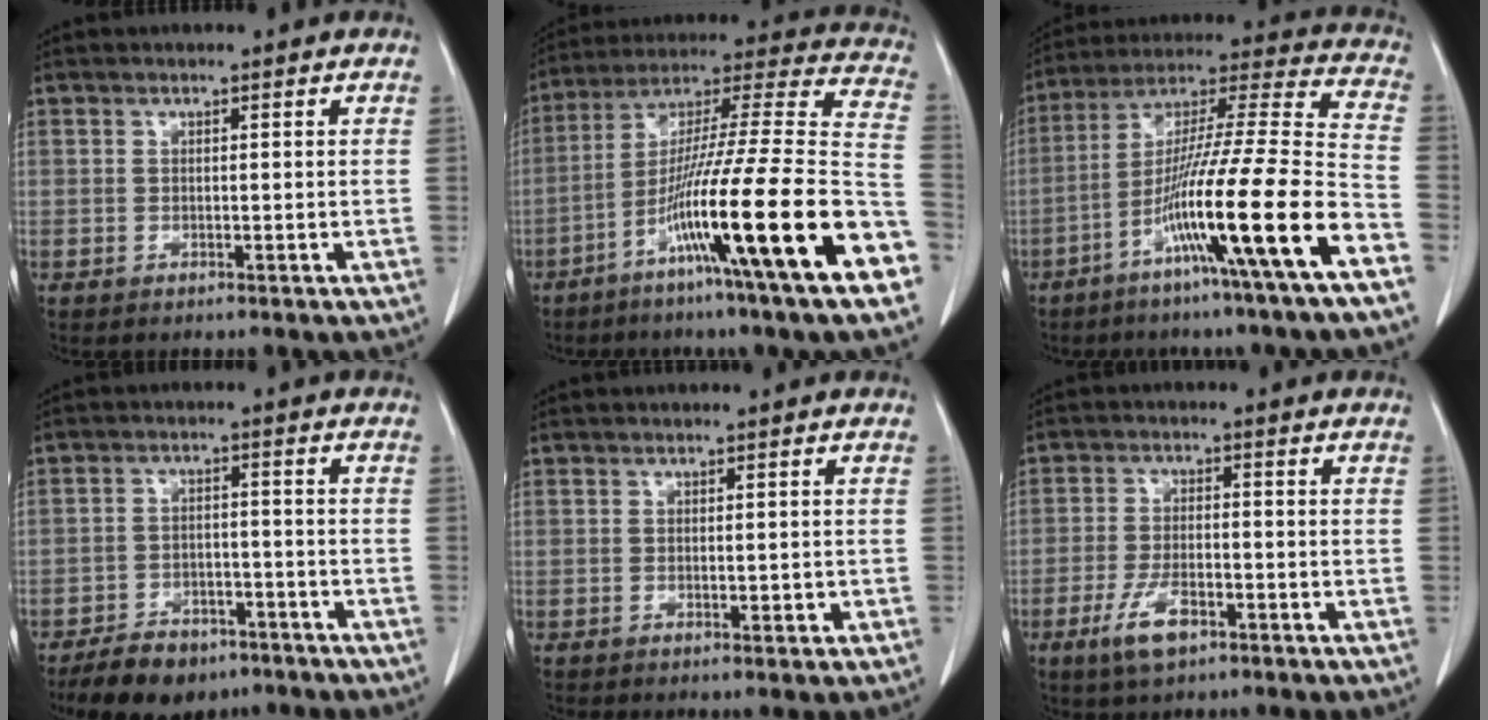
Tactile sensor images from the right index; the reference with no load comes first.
{"total": 28.1, "force": [-11.8, 0.2, 25.5], "torque": [-0.350, -0.033, -0.206]}
{"total": 21.4, "force": [-10.0, -1.2, 18.9], "torque": [-0.319, -0.030, -0.182]}
{"total": 9.8, "force": [-7.5, 4.7, 4.3], "torque": [-0.068, -0.003, -0.120]}
{"total": 1.1, "force": [-0.3, 0.4, 1.0], "torque": [-0.018, -0.002, -0.002]}
{"total": 6.0, "force": [-3.4, 2.0, 4.6], "torque": [-0.094, -0.006, -0.060]}